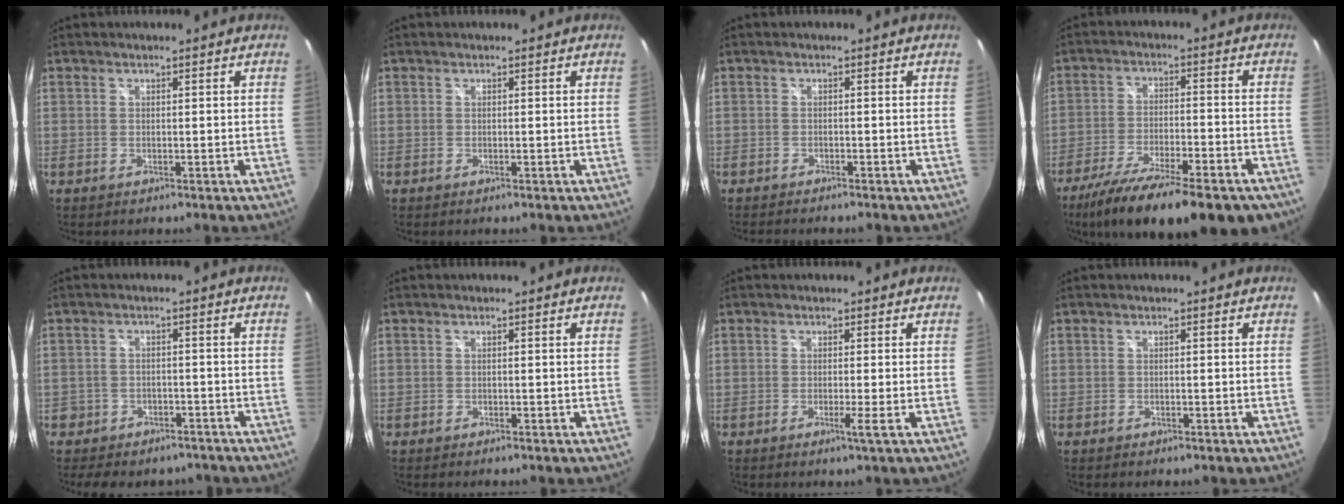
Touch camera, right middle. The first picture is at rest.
{"total": 0.0}
{"total": 2.7, "force": [-2.5, 0.4, 0.9], "torque": [-0.025, -0.015, -0.044]}
{"total": 22.4, "force": [-16.5, 6.2, 13.8], "torque": [-0.245, -0.051, -0.246]}
{"total": 9.3, "force": [-7.0, 5.3, 2.9], "torque": [-0.075, 0.008, -0.092]}
{"total": 0.0}
{"total": 1.5, "force": [-0.4, -0.7, 1.2], "torque": [-0.021, -0.008, -0.009]}
{"total": 0.8, "force": [-0.6, 0.4, 0.3], "torque": [-0.009, 0.000, -0.008]}